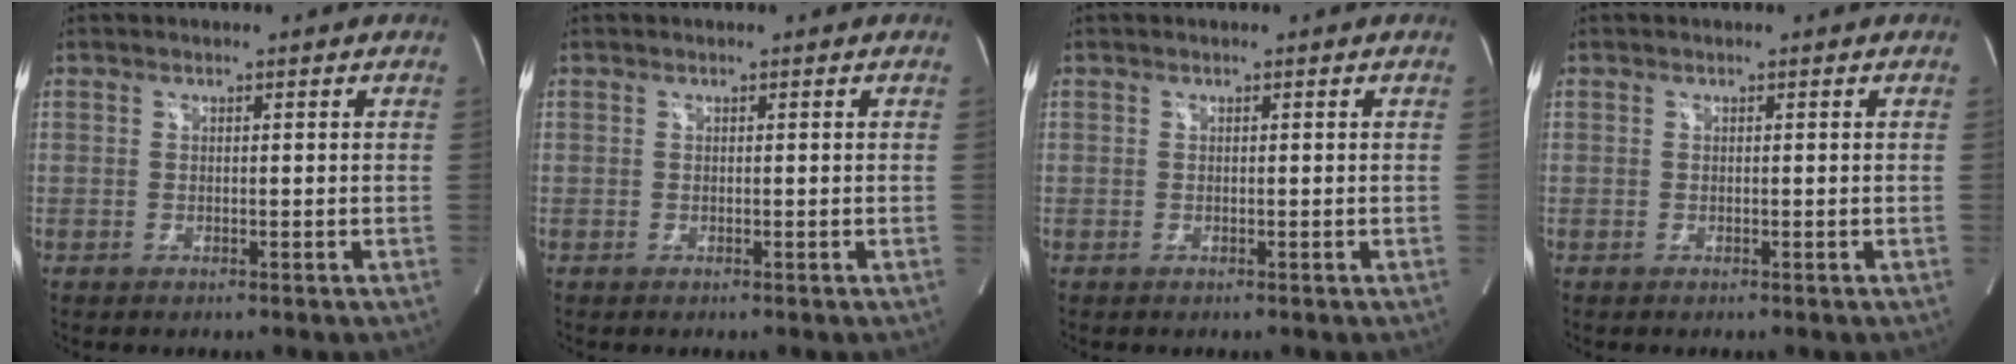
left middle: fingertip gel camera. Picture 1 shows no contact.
{"total": 0.0}
{"total": 0.0}
{"total": 0.0}